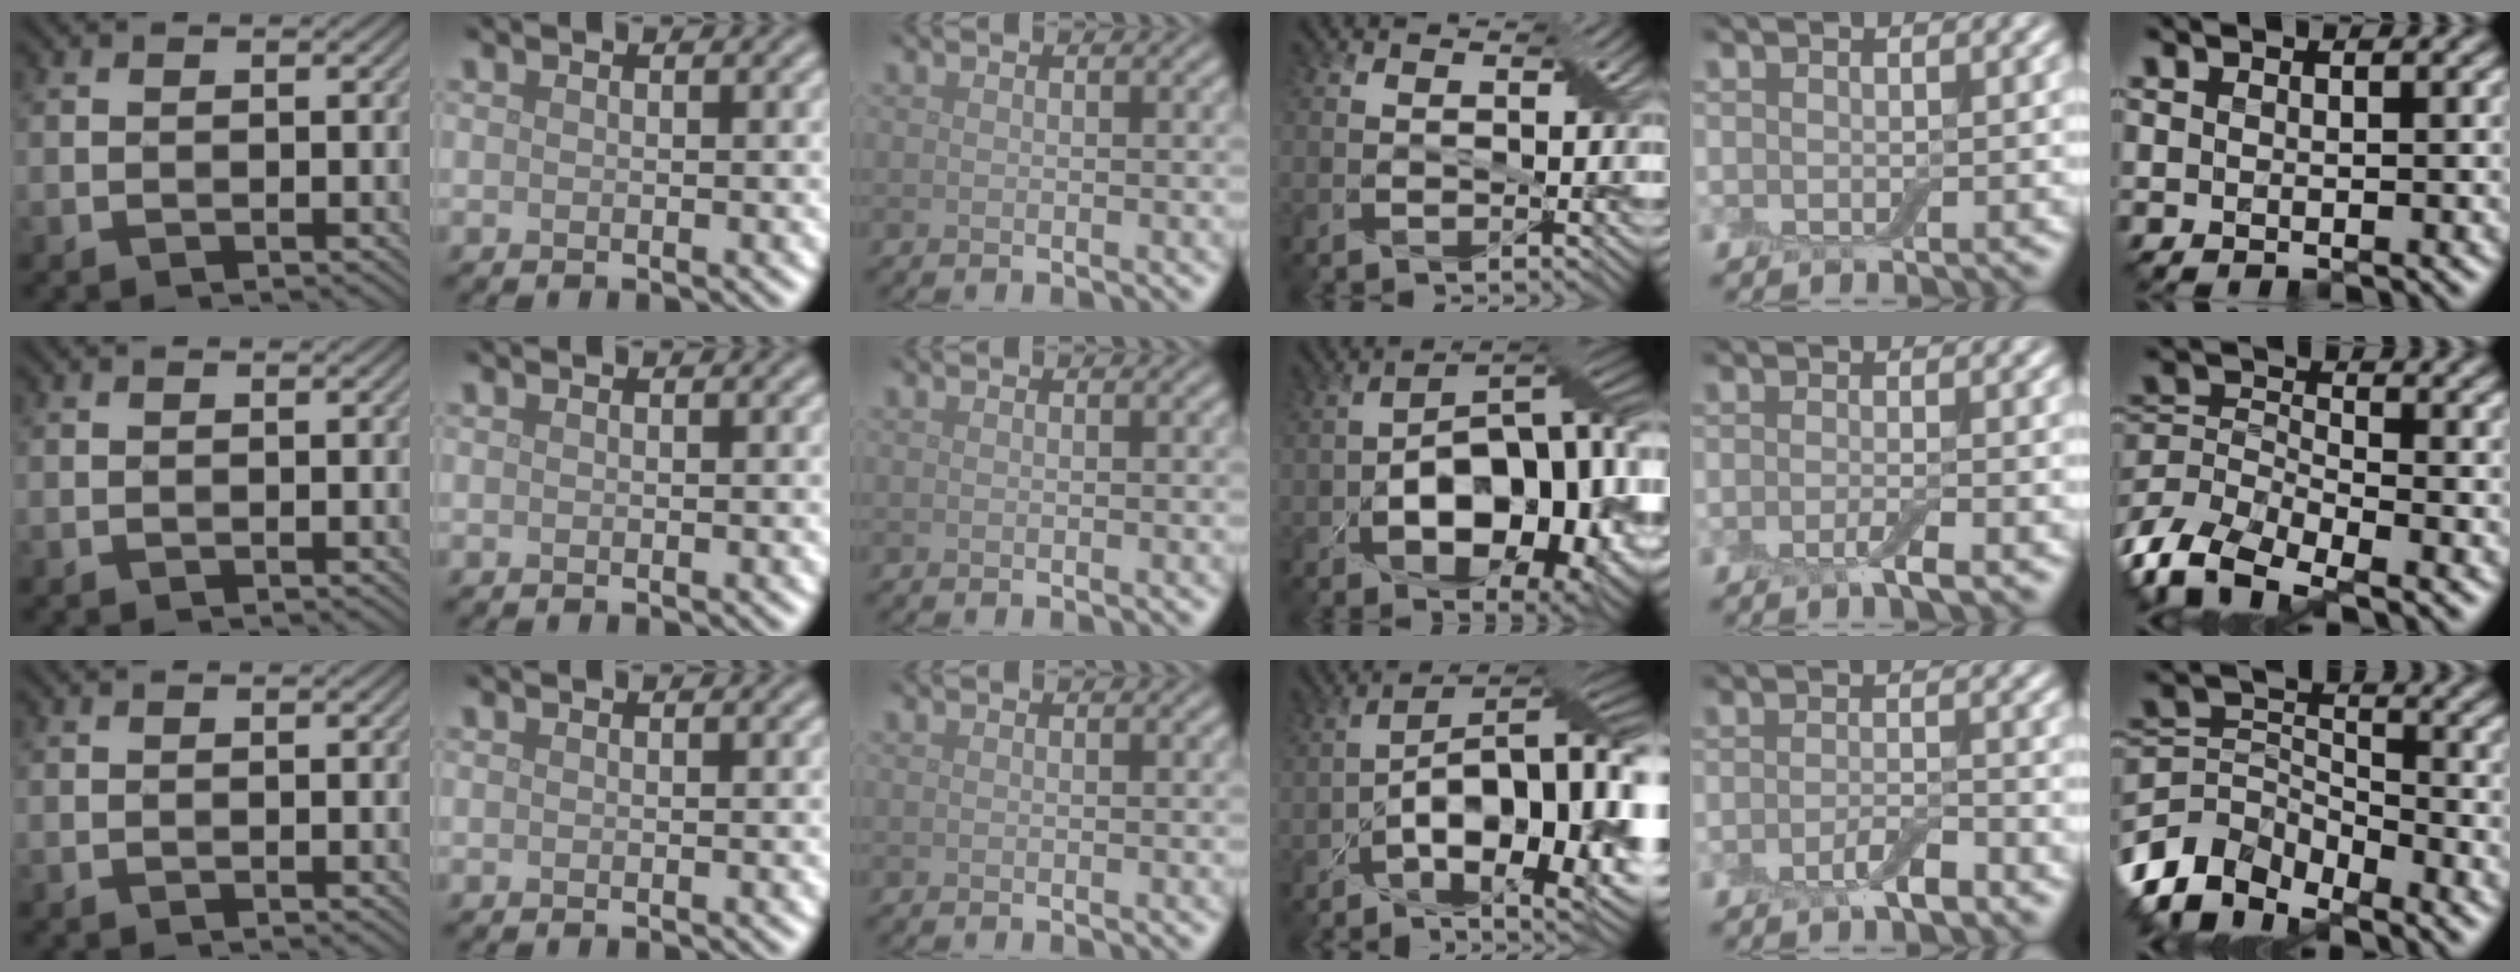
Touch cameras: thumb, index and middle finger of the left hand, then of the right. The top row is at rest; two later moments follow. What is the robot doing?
{"motion": "pour", "object": "bowl"}